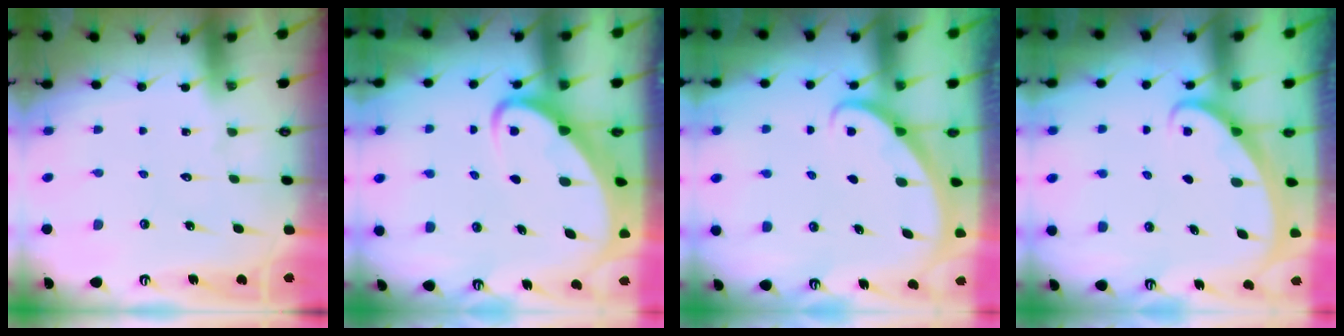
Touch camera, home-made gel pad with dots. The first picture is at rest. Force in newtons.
{"total": 5.7, "press": 5.6, "slide": 0.6}
{"total": 2.3, "press": 2.3, "slide": 0.1}
{"total": 1.8, "press": 1.7, "slide": 0.2}